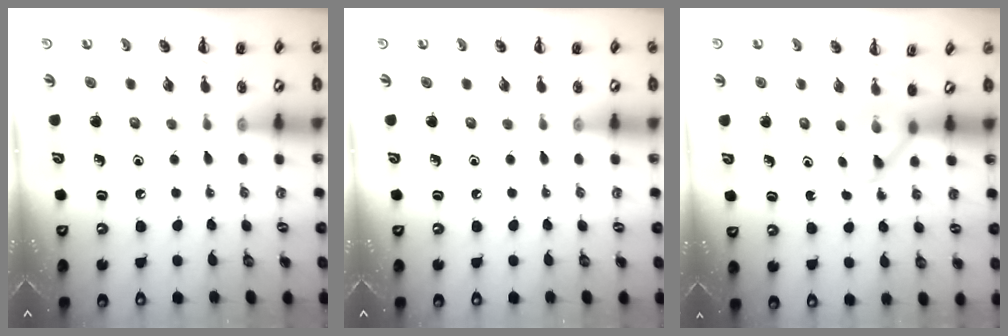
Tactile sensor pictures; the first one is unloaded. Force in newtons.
{"total": 0.0}
{"total": 3.5, "press": 3.3, "slide": 1.0}